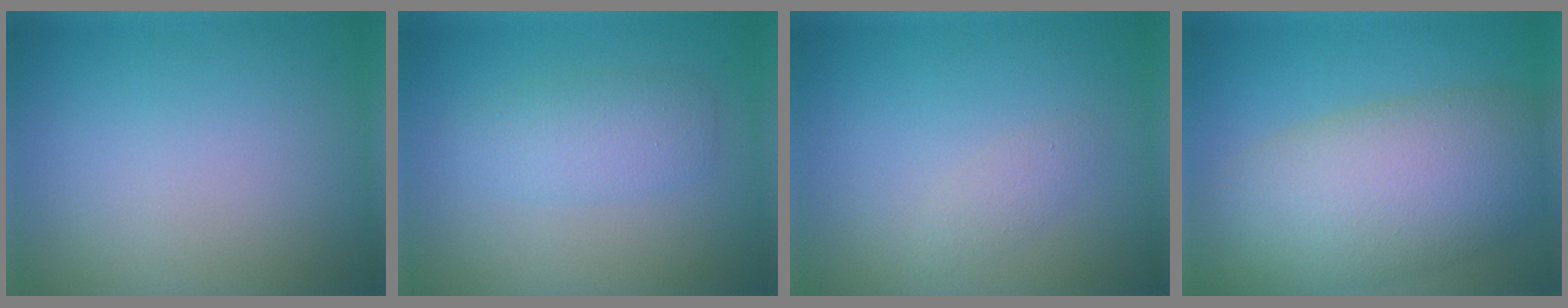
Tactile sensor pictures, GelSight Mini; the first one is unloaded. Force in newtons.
{"total": 2.9, "press": 2.9, "slide": 0.1}
{"total": 1.1, "press": 1.1, "slide": 0.1}
{"total": 10.0, "press": 9.9, "slide": 0.8}